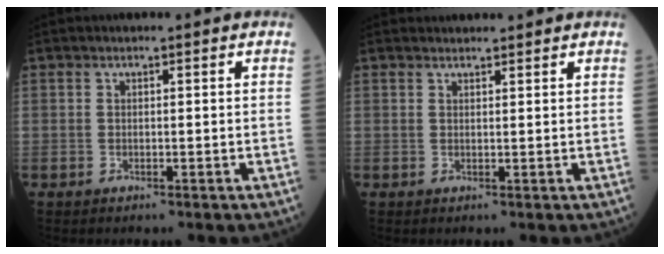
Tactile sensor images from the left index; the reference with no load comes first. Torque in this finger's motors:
{"motor_torque": [0.70, -0.82, -0.21, 0.00]}